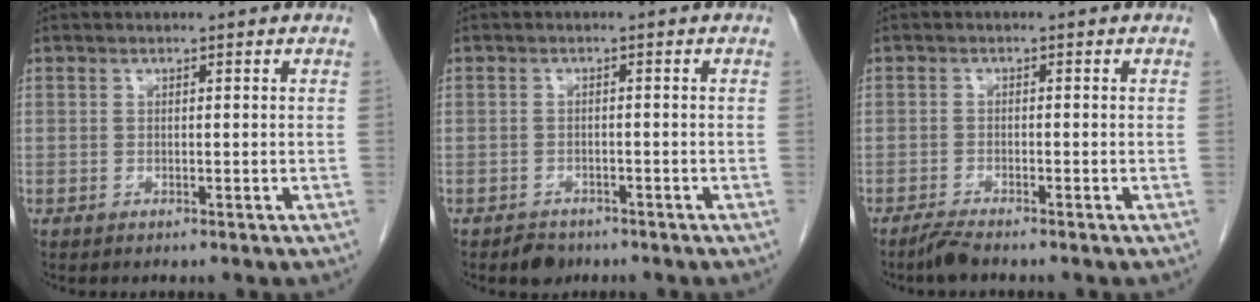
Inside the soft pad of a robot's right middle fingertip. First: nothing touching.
{"total": 2.4, "force": [-1.9, 1.5, 0.5], "torque": [-0.011, 0.003, -0.027]}
{"total": 2.1, "force": [-1.9, 0.0, 0.9], "torque": [-0.026, -0.006, -0.038]}